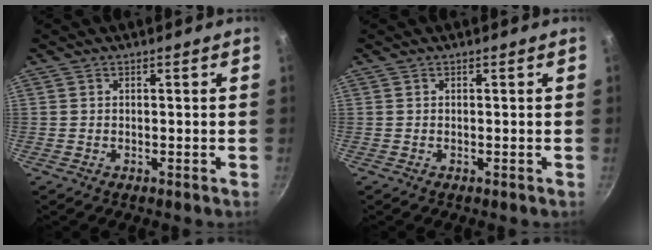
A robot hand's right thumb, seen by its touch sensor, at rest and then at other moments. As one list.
[{"total": 0.0}]